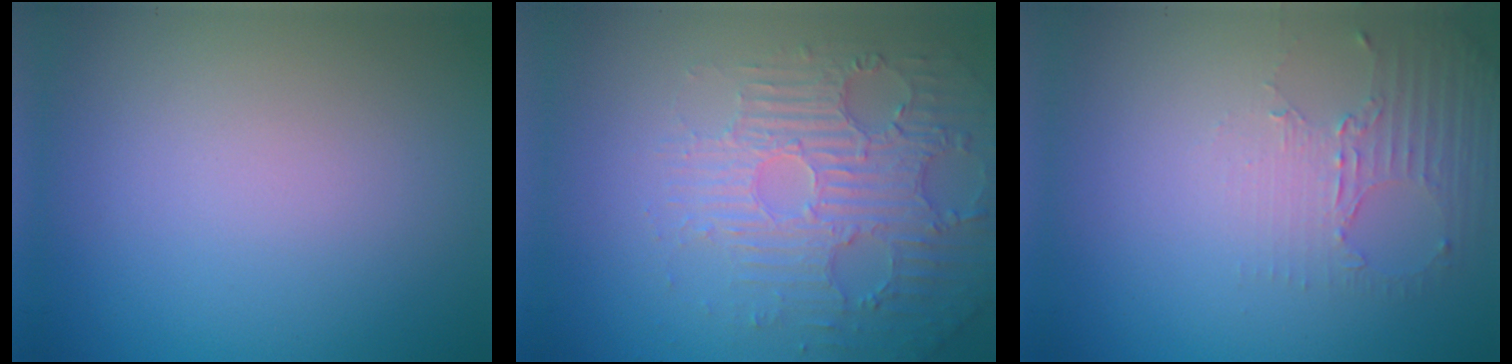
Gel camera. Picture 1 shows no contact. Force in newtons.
{"total": 4.5, "press": 3.7, "slide": 2.6}
{"total": 2.7, "press": 1.9, "slide": 1.9}